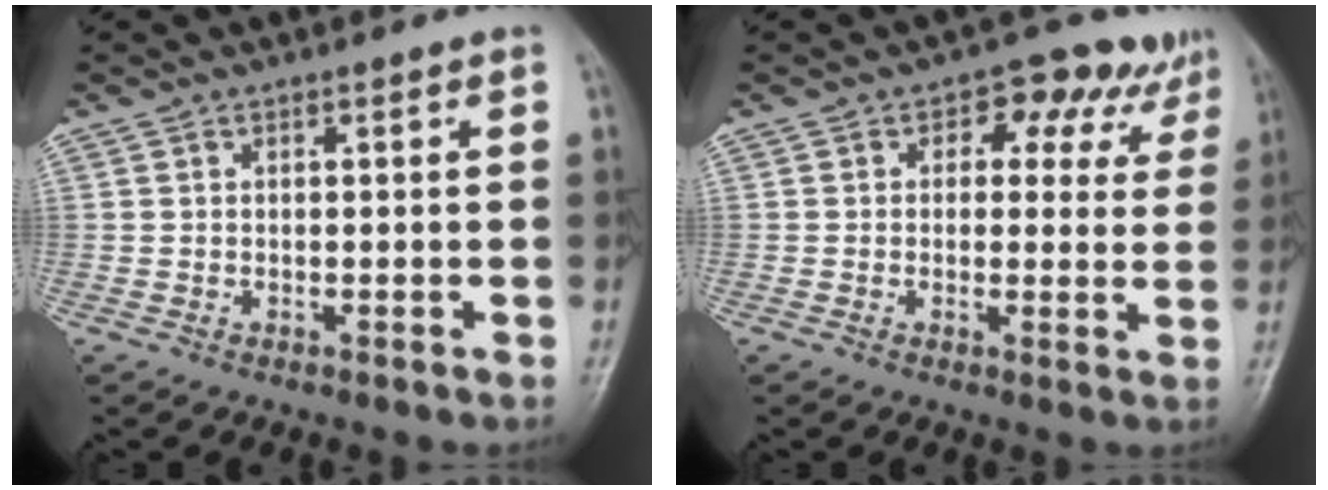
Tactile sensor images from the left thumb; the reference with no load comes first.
{"total": 8.5, "force": [4.2, 5.8, 4.6], "torque": [-0.003, -0.006, 0.043]}